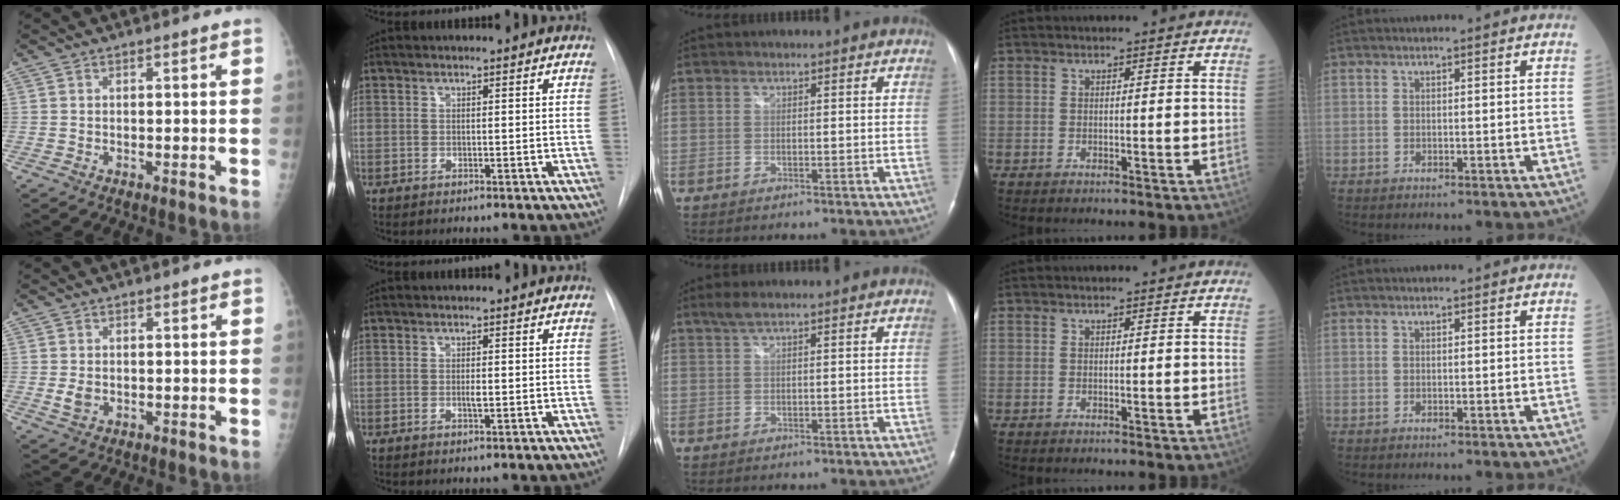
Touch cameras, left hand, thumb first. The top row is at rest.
{"thumb": {"total": 2.3, "force": [-0.1, 1.7, 1.5], "torque": [-0.025, -0.004, 0.000]}, "index": {"total": 1.0, "force": [-0.2, 0.1, 1.0], "torque": [-0.018, -0.005, -0.003]}, "middle": {"total": 1.9, "force": [1.4, 0.2, 1.3], "torque": [-0.036, 0.013, 0.029]}}